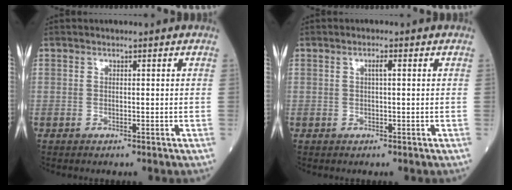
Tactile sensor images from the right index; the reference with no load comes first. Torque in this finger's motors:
{"motor_torque": [0.24, 0.09, 0.14, 0.05]}